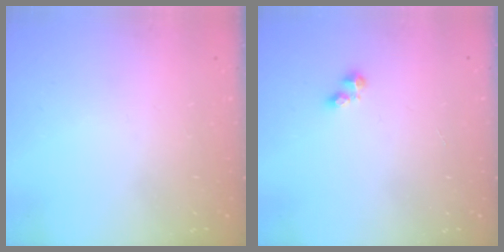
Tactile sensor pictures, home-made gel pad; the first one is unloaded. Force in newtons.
{"total": 2.5, "press": 2.5, "slide": 0.4}